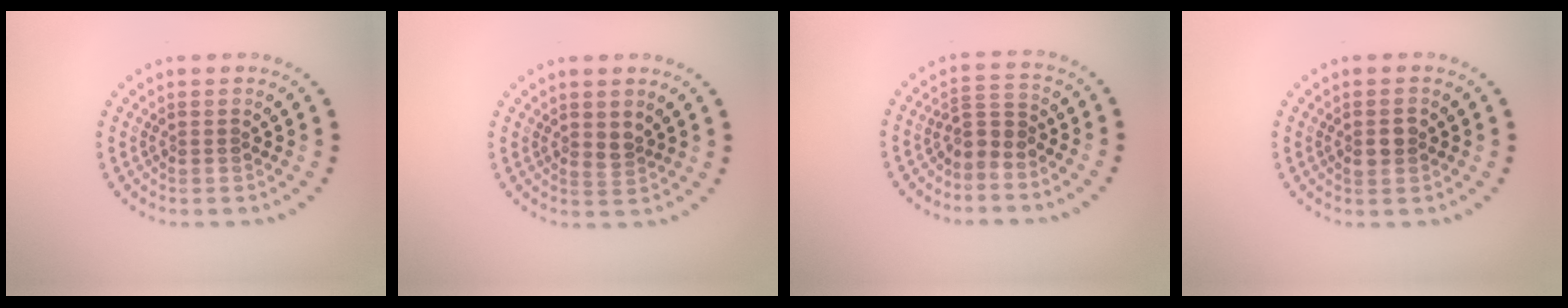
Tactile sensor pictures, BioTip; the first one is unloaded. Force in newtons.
{"total": 1.1, "press": 0.8, "slide": 0.7}
{"total": 2.2, "press": 1.5, "slide": 1.7}
{"total": 1.9, "press": 1.9, "slide": 0.1}